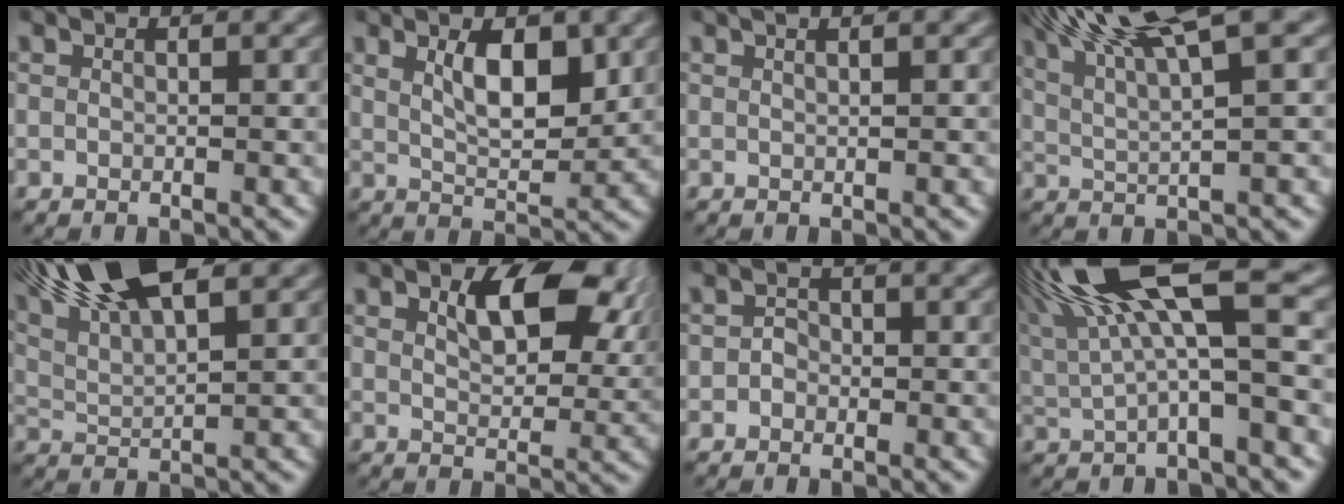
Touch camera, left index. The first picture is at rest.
{"total": 4.6, "force": [1.8, 1.6, 3.9], "torque": [-0.068, -0.005, 0.033]}
{"total": 2.7, "force": [1.6, 1.2, 1.7], "torque": [-0.001, 0.007, -0.009]}
{"total": 8.8, "force": [5.4, 1.7, 6.7], "torque": [-0.102, 0.025, 0.094]}
{"total": 12.2, "force": [7.5, 4.1, 8.7], "torque": [-0.161, 0.042, 0.099]}
{"total": 7.3, "force": [2.6, 3.6, 5.8], "torque": [-0.093, -0.001, 0.046]}
{"total": 1.0, "force": [-0.4, 0.8, 0.4], "torque": [-0.005, -0.001, -0.010]}
{"total": 11.9, "force": [4.6, 2.8, 10.6], "torque": [-0.201, 0.017, 0.081]}